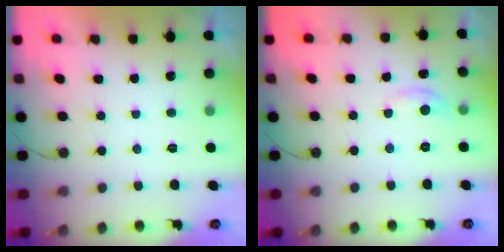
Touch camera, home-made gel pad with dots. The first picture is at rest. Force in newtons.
{"total": 3.8, "press": 3.7, "slide": 0.5}